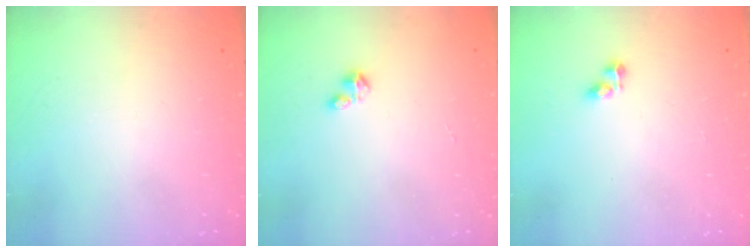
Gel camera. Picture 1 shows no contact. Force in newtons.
{"total": 1.7, "press": 1.7, "slide": 0.2}
{"total": 2.8, "press": 2.8, "slide": 0.3}